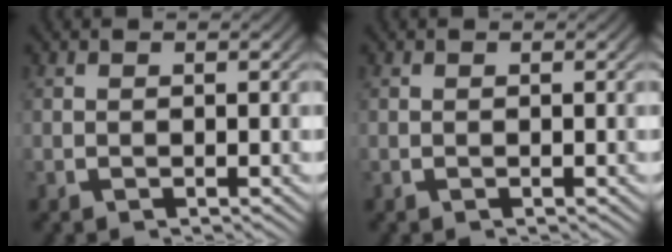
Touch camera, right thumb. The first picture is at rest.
{"total": 0.0}